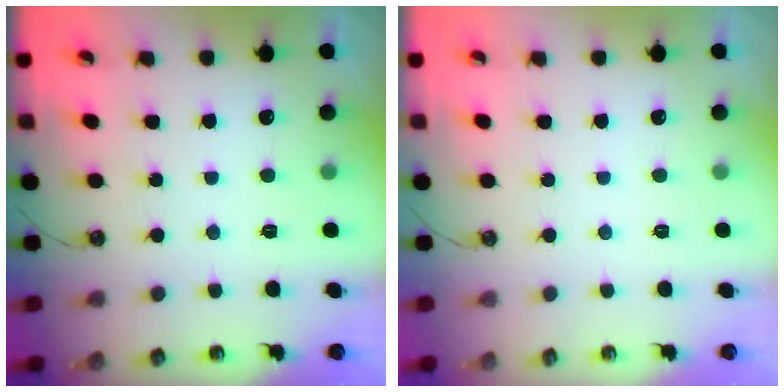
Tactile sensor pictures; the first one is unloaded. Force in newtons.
{"total": 0.0}